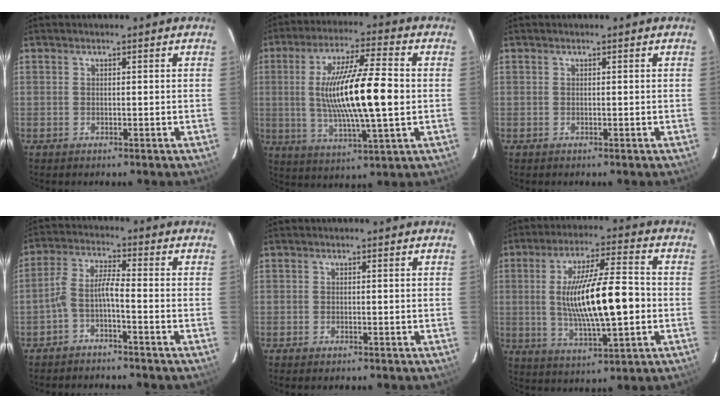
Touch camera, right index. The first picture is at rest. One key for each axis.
{"total": 17.5, "fx": 0.1, "fy": 2.8, "fz": 17.3, "tx": -0.313, "ty": -0.003, "tz": 0.007}
{"total": 0.0}
{"total": 4.6, "fx": -2.6, "fy": 0.7, "fz": 3.8, "tx": -0.097, "ty": 0.016, "tz": -0.051}
{"total": 0.9, "fx": -0.7, "fy": 0.3, "fz": 0.5, "tx": -0.009, "ty": -0.003, "tz": -0.013}
{"total": 16.5, "fx": -1.1, "fy": 3.7, "fz": 16.0, "tx": -0.282, "ty": -0.002, "tz": -0.009}